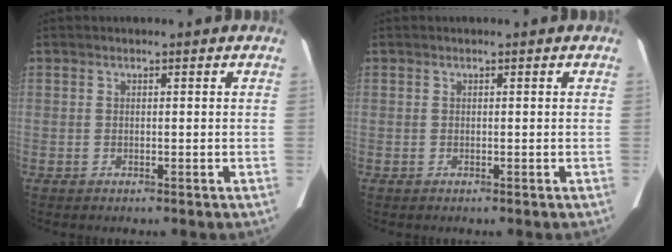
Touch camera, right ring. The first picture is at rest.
{"total": 0.0}